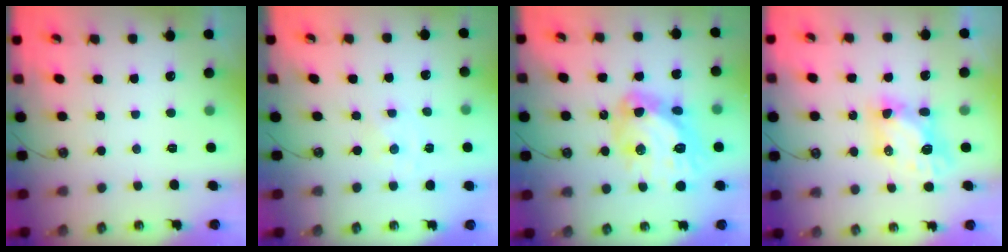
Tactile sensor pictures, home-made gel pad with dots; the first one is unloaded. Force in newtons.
{"total": 0.0}
{"total": 18.7, "press": 18.6, "slide": 1.6}
{"total": 6.8, "press": 6.8, "slide": 0.6}